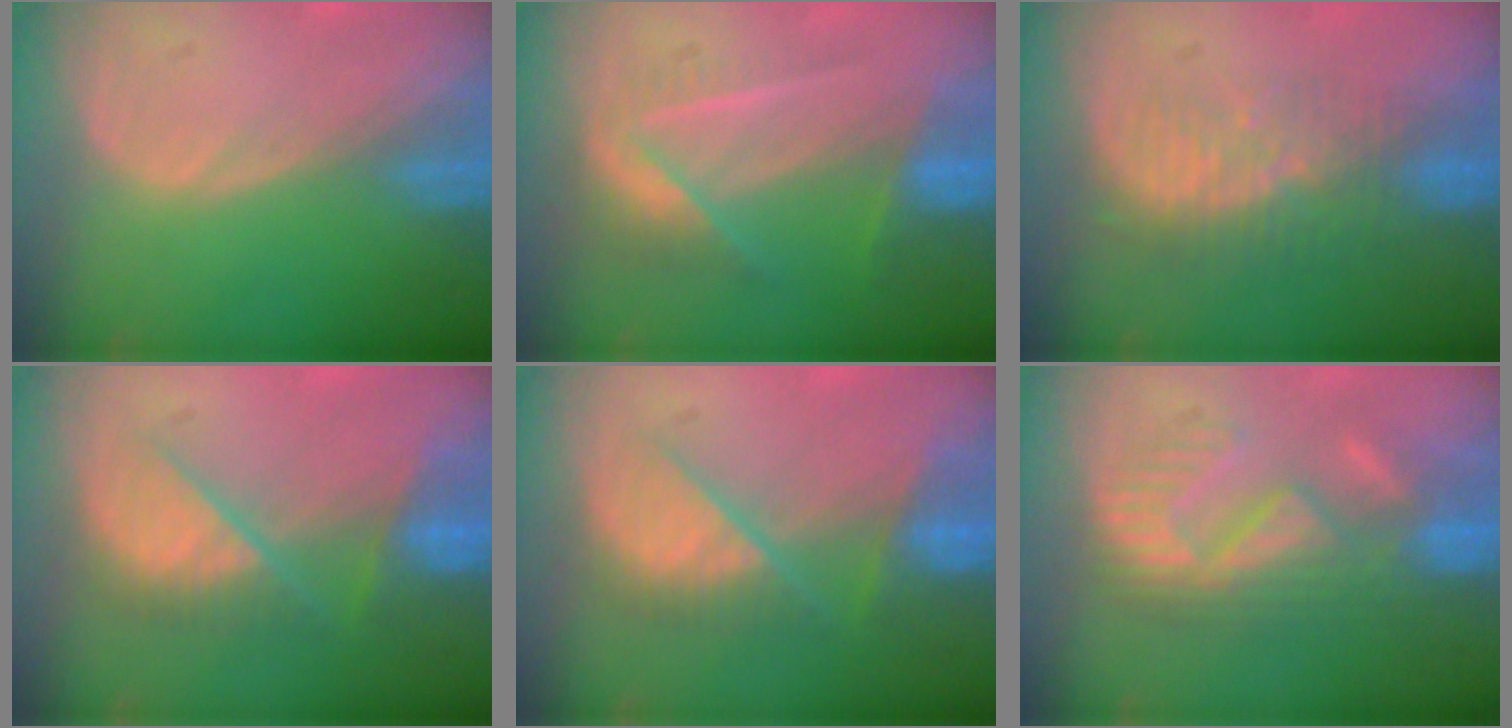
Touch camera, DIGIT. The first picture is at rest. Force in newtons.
{"total": 7.3, "press": 6.4, "slide": 3.4}
{"total": 8.2, "press": 7.2, "slide": 3.8}
{"total": 7.8, "press": 7.6, "slide": 2.0}
{"total": 7.8, "press": 7.6, "slide": 2.0}
{"total": 9.0, "press": 8.8, "slide": 1.9}